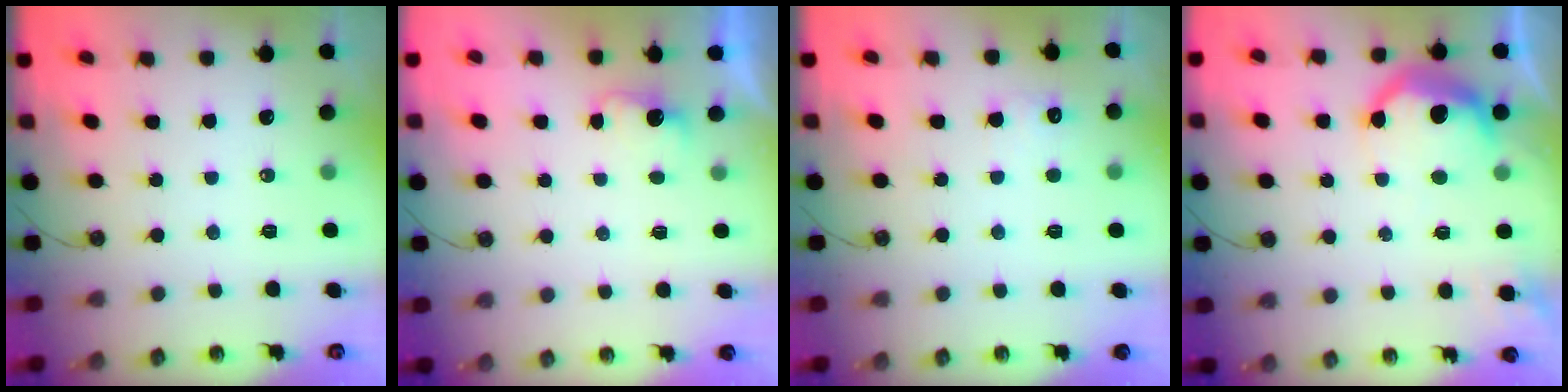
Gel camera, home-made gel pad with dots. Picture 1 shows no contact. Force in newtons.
{"total": 2.4, "press": 2.3, "slide": 0.8}
{"total": 5.2, "press": 5.0, "slide": 1.3}
{"total": 12.1, "press": 12.0, "slide": 0.7}